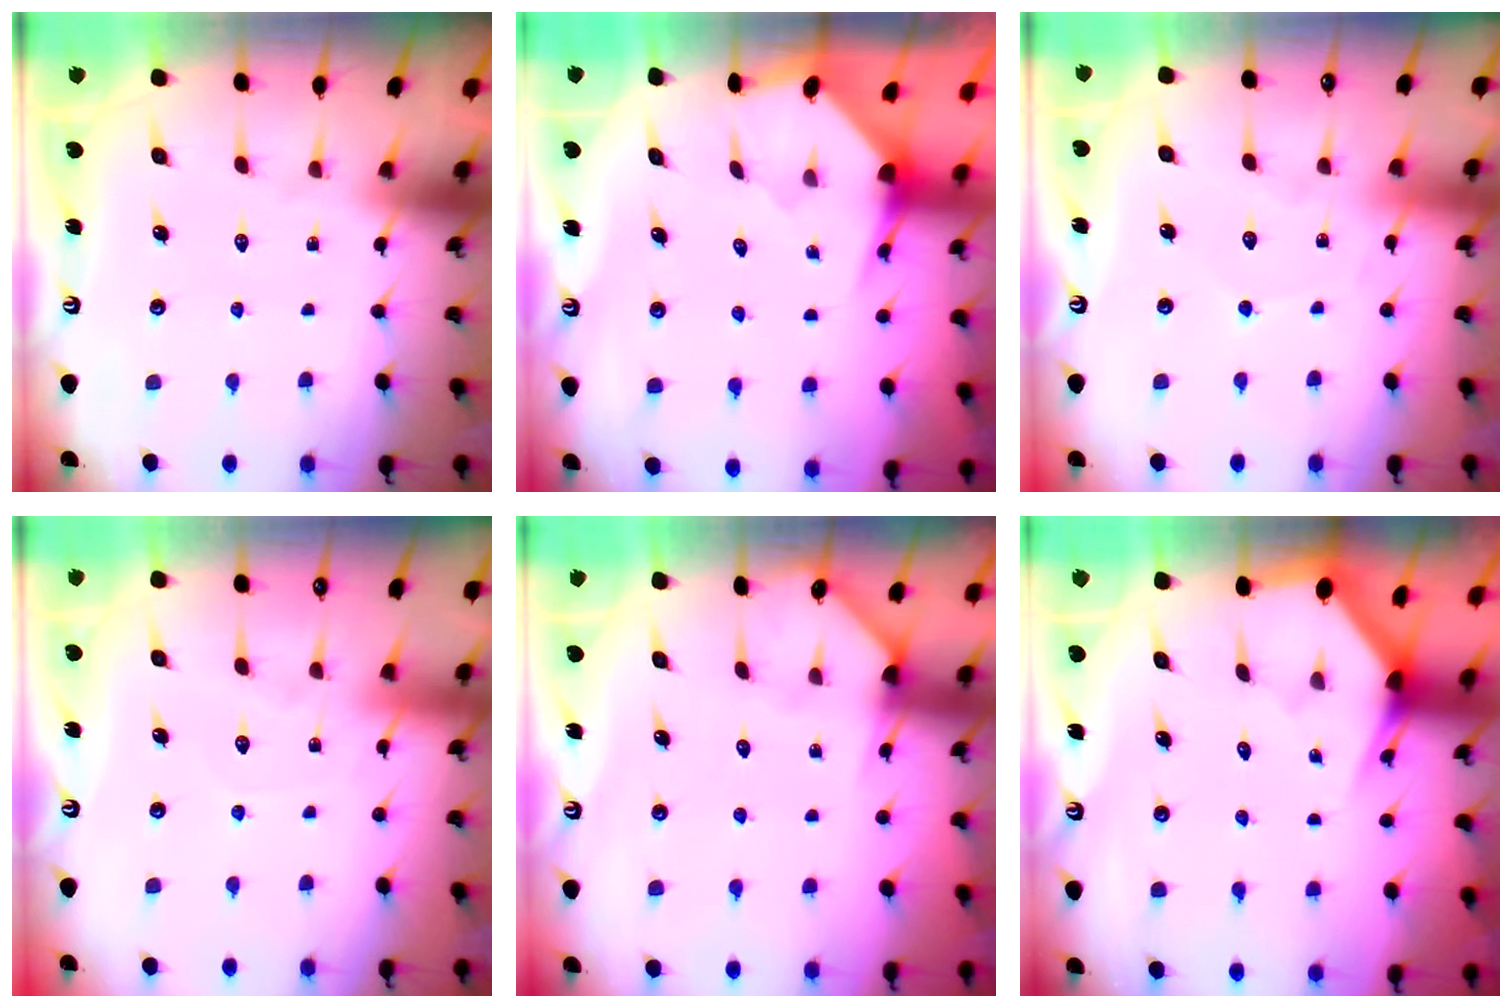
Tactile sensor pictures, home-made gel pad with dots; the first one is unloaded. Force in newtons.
{"total": 3.2, "press": 3.2, "slide": 0.3}
{"total": 4.2, "press": 4.2, "slide": 0.5}
{"total": 4.7, "press": 4.7, "slide": 0.7}
{"total": 4.3, "press": 4.3, "slide": 0.2}
{"total": 3.0, "press": 3.0, "slide": 0.1}